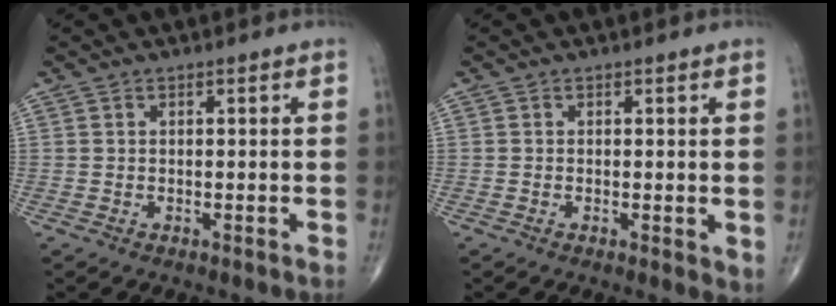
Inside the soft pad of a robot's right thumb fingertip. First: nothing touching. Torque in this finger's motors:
{"motor_torque": [-0.39, -0.10, -0.34, -0.22, -0.03]}